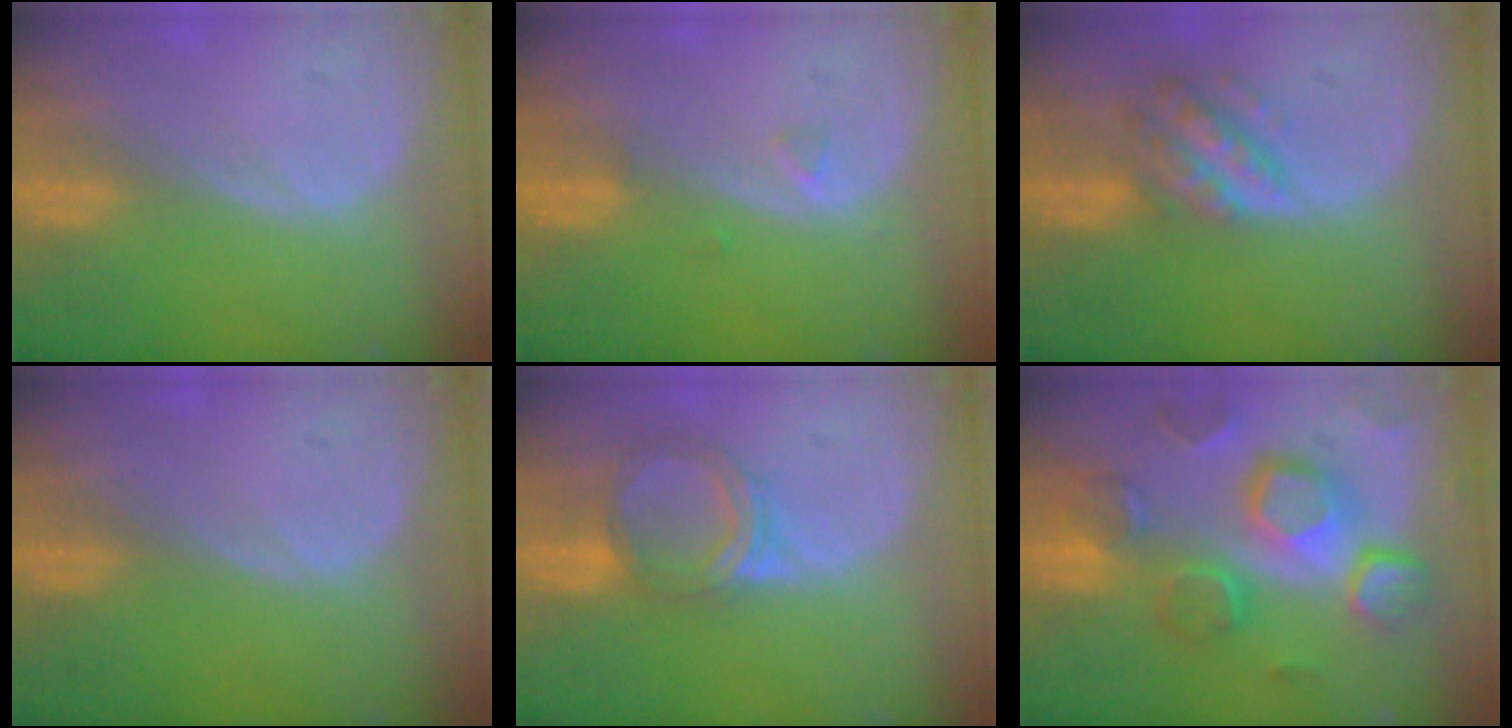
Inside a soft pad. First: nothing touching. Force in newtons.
{"total": 1.0, "press": 1.0, "slide": 0.2}
{"total": 6.4, "press": 5.7, "slide": 2.8}
{"total": 0.0}
{"total": 5.5, "press": 5.2, "slide": 1.8}
{"total": 12.4, "press": 10.6, "slide": 6.3}